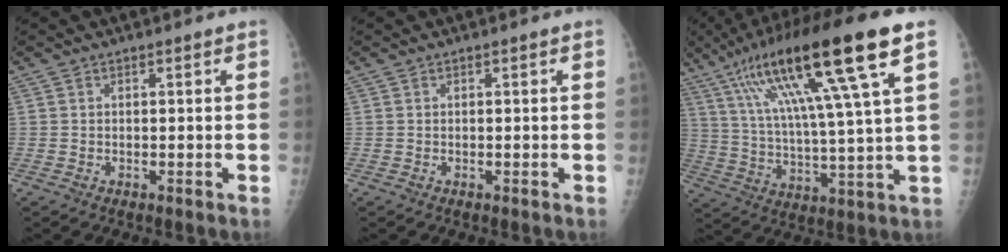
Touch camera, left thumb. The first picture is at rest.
{"total": 0.0}
{"total": 22.6, "force": [11.0, 2.0, 19.6], "torque": [-0.353, -0.009, 0.185]}